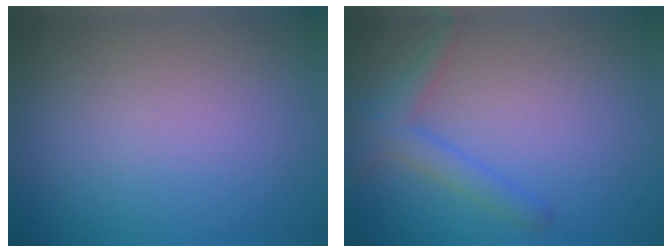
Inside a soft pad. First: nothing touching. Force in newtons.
{"total": 2.5, "press": 2.5, "slide": 0.2}